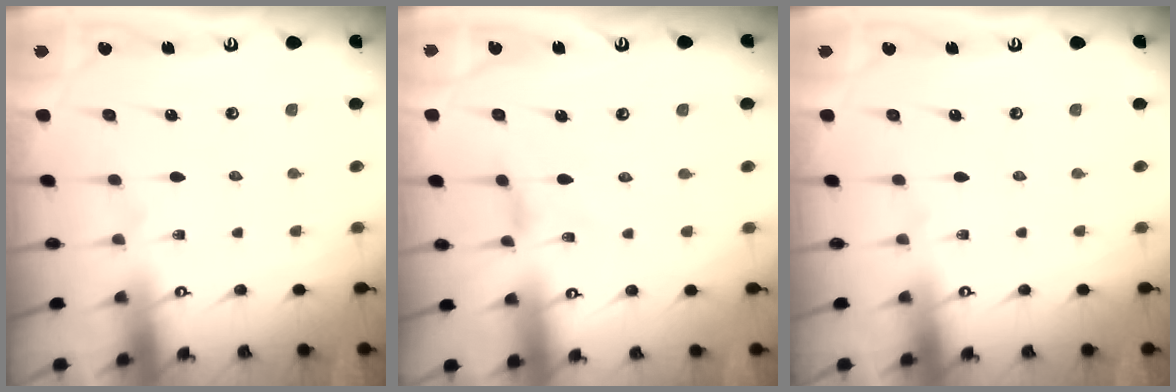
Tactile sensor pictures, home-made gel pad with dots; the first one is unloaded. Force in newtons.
{"total": 0.0}
{"total": 0.0}